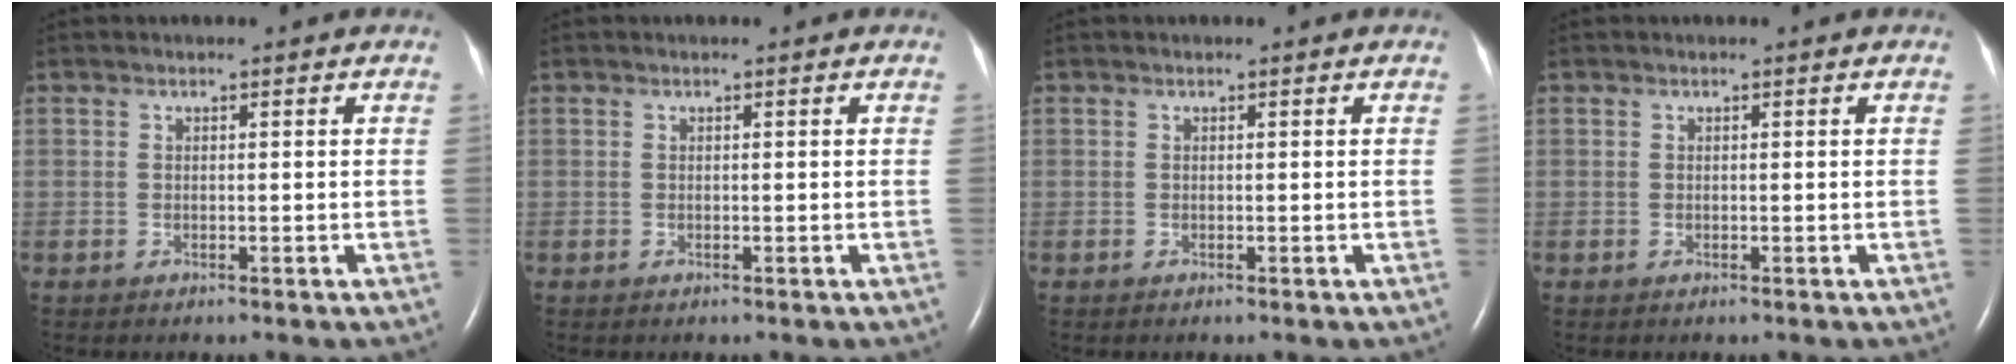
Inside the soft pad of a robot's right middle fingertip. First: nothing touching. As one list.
[{"total": 0.0}, {"total": 0.0}, {"total": 0.0}]